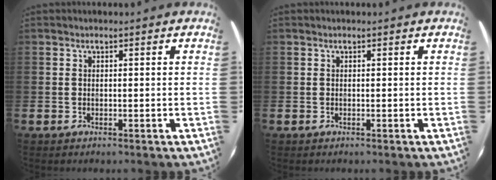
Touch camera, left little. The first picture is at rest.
{"total": 0.0}